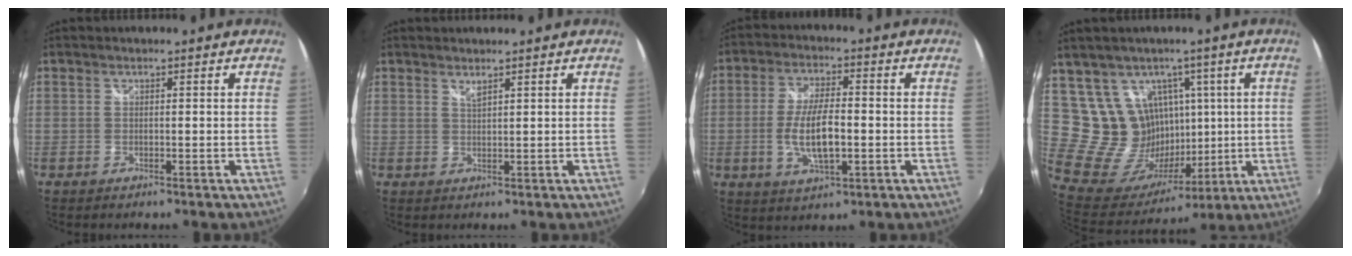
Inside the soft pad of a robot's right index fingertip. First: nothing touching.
{"total": 1.4, "force": [1.2, 0.1, 0.7], "torque": [-0.013, -0.001, 0.020]}
{"total": 9.8, "force": [-1.8, 3.5, 9.0], "torque": [-0.178, -0.005, -0.031]}
{"total": 15.9, "force": [6.1, 13.8, 5.2], "torque": [-0.127, 0.017, 0.135]}